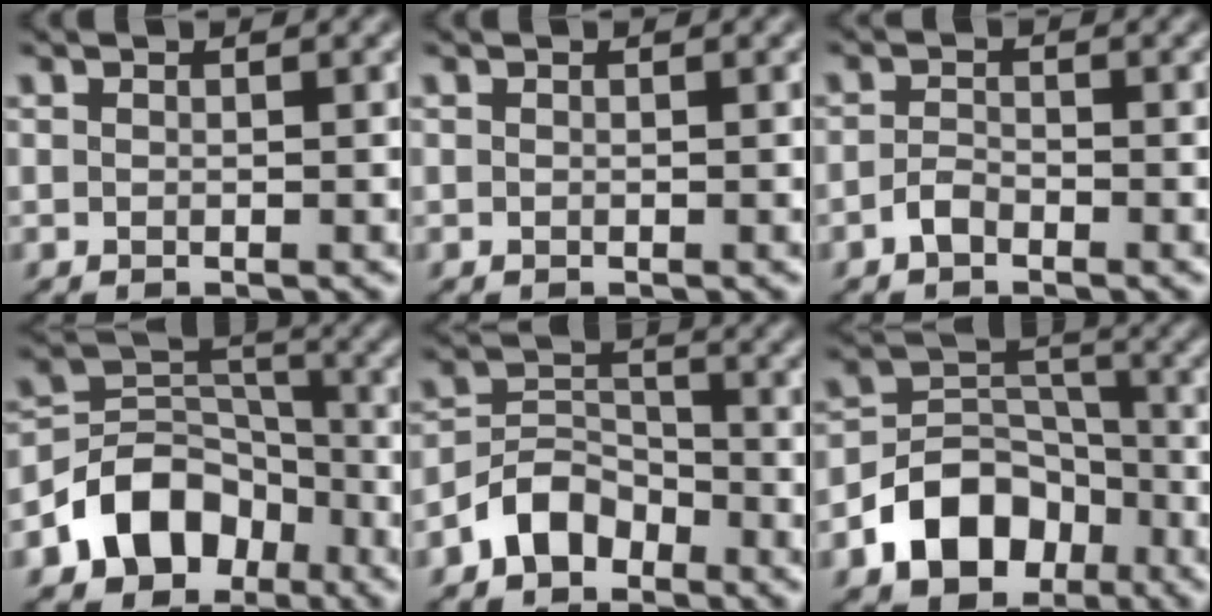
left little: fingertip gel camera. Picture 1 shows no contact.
{"total": 0.0}
{"total": 1.6, "force": [-1.2, 0.6, 0.8], "torque": [-0.016, 0.004, -0.028]}
{"total": 7.7, "force": [-4.2, 5.6, 3.3], "torque": [-0.042, 0.001, -0.085]}
{"total": 4.1, "force": [-2.9, 2.5, 1.5], "torque": [-0.021, 0.009, -0.062]}
{"total": 7.6, "force": [-4.1, 5.3, 3.6], "torque": [-0.052, -0.002, -0.078]}